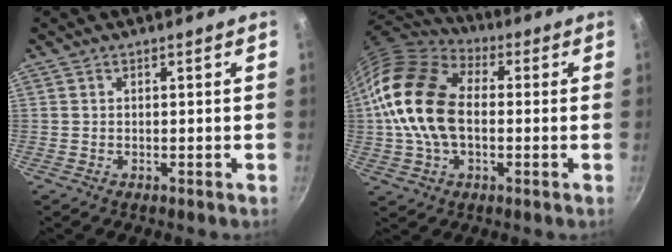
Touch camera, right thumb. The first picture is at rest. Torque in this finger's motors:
{"motor_torque": [-0.54, 1.91, 1.96, -0.03, 0.50]}